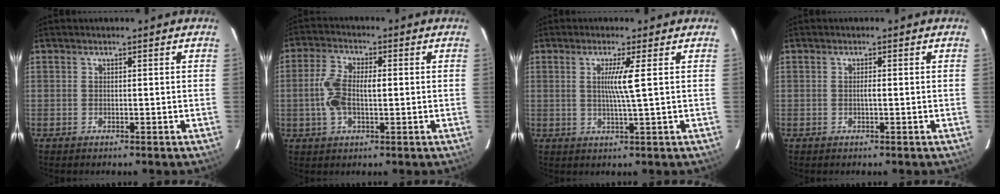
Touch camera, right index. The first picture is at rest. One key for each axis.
{"total": 6.9, "fx": -0.2, "fy": 2.8, "fz": 6.3, "tx": -0.143, "ty": 0.016, "tz": -0.005}
{"total": 4.3, "fx": 0.8, "fy": -1.1, "fz": 4.1, "tx": -0.078, "ty": -0.007, "tz": 0.013}
{"total": 0.8, "fx": -0.1, "fy": 0.0, "fz": 0.8, "tx": -0.016, "ty": 0.000, "tz": -0.002}